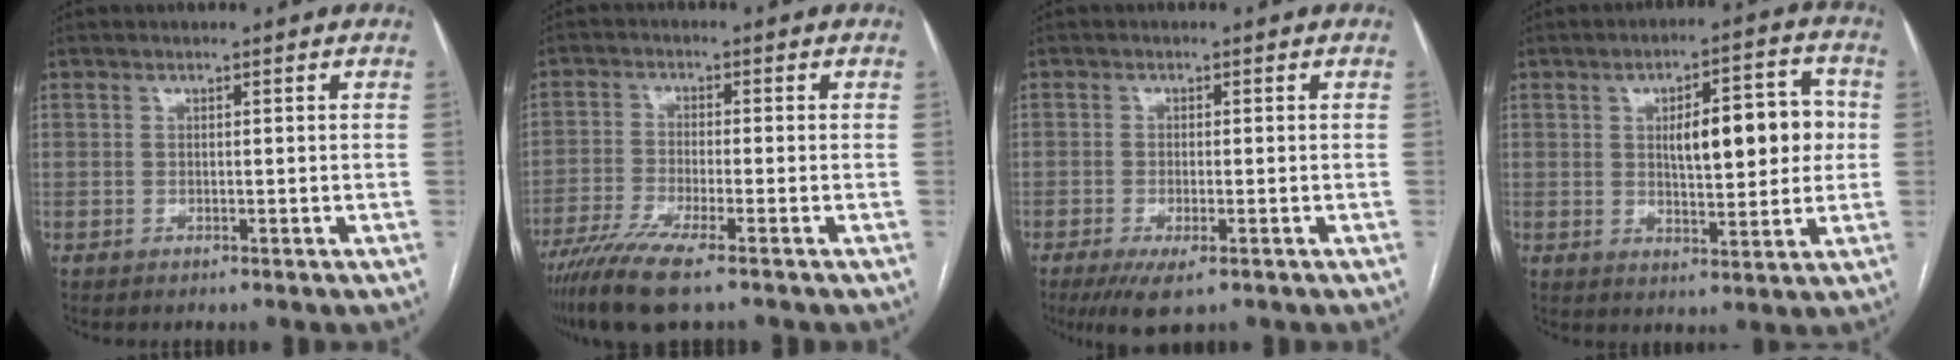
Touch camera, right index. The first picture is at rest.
{"total": 8.4, "force": [-6.0, 0.3, 5.9], "torque": [-0.111, -0.019, -0.108]}
{"total": 5.0, "force": [-2.9, 1.3, 3.9], "torque": [-0.065, -0.012, -0.043]}
{"total": 11.4, "force": [1.5, 3.8, 10.7], "torque": [-0.149, 0.025, 0.028]}